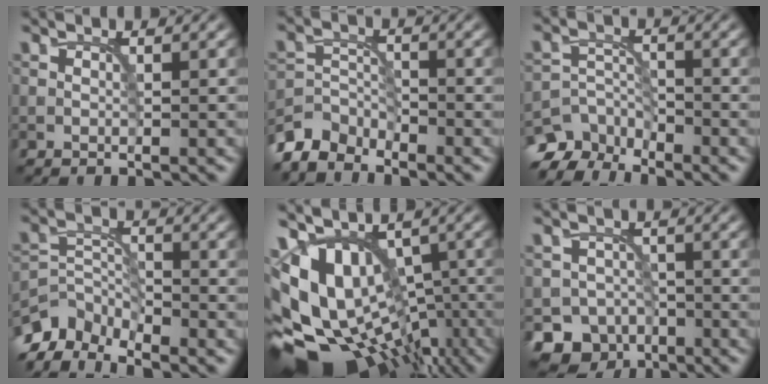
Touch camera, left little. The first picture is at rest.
{"total": 3.8, "force": [-3.5, 1.3, 0.5], "torque": [-0.006, 0.000, -0.082]}
{"total": 5.6, "force": [-4.8, 2.5, 1.2], "torque": [-0.010, -0.007, -0.089]}
{"total": 5.4, "force": [-4.7, 1.9, 1.9], "torque": [-0.039, -0.008, -0.102]}
{"total": 15.4, "force": [-3.7, 10.3, 10.9], "torque": [-0.158, 0.016, -0.022]}
{"total": 6.2, "force": [-4.3, 4.4, 1.0], "torque": [0.011, -0.005, -0.063]}